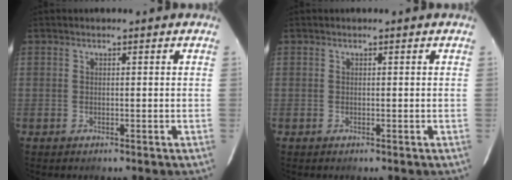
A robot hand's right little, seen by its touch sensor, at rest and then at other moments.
{"total": 0.0}